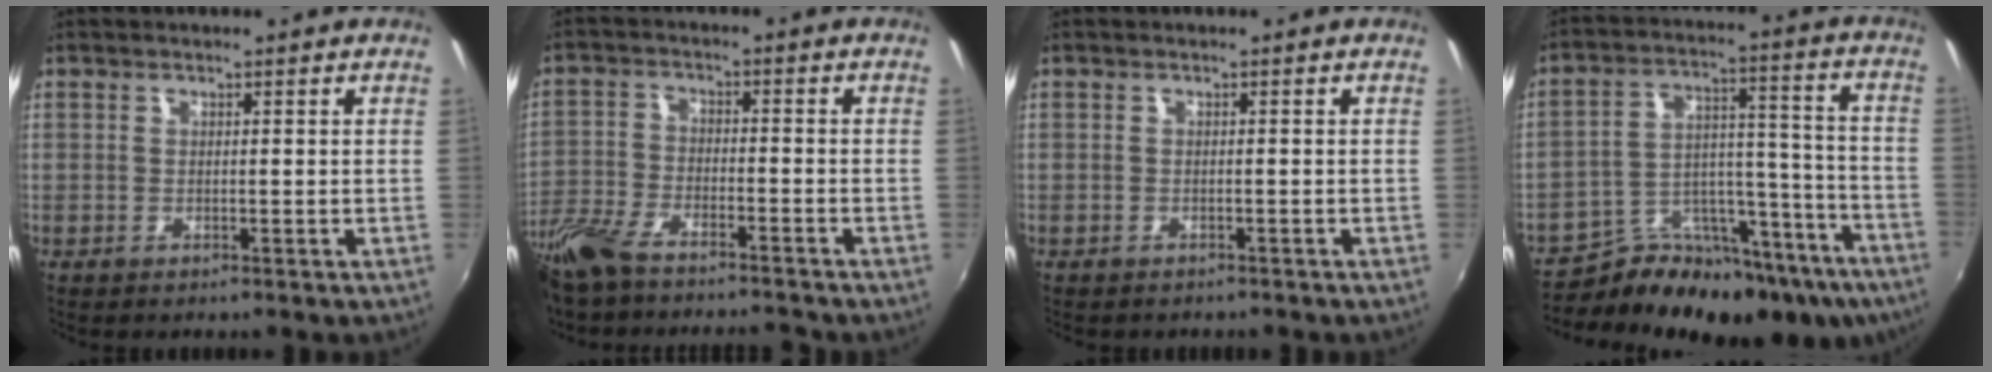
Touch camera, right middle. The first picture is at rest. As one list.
[{"total": 14.0, "force": [-11.7, 3.7, 6.6], "torque": [-0.165, -0.027, -0.220]}, {"total": 1.4, "force": [-1.2, 0.4, 0.4], "torque": [-0.013, -0.005, -0.014]}, {"total": 23.7, "force": [-18.0, 9.8, 11.9], "torque": [-0.176, 0.012, -0.252]}]